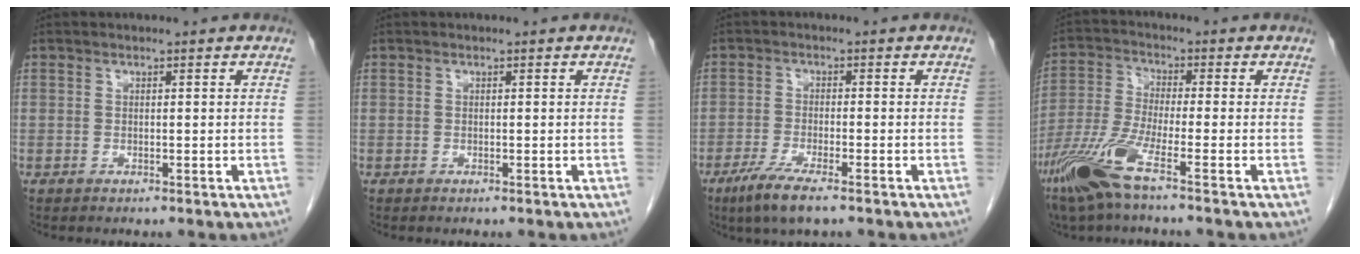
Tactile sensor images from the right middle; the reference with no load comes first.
{"total": 0.0}
{"total": 5.9, "force": [-3.9, 0.6, 4.4], "torque": [-0.089, -0.015, -0.070]}
{"total": 9.2, "force": [-5.6, 0.1, 7.3], "torque": [-0.167, -0.023, -0.118]}